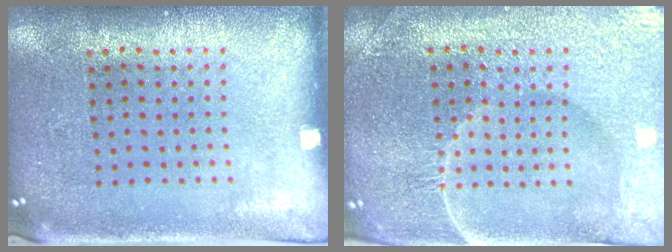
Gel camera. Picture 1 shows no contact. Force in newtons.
{"total": 4.7, "press": 4.5, "slide": 1.4}